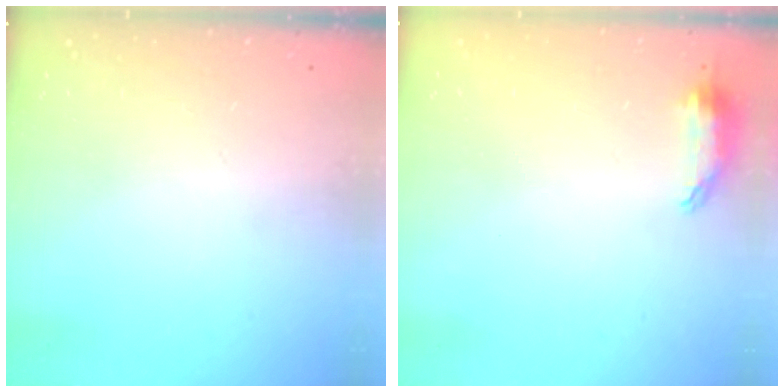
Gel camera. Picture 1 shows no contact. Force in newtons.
{"total": 6.6, "press": 6.6, "slide": 0.9}